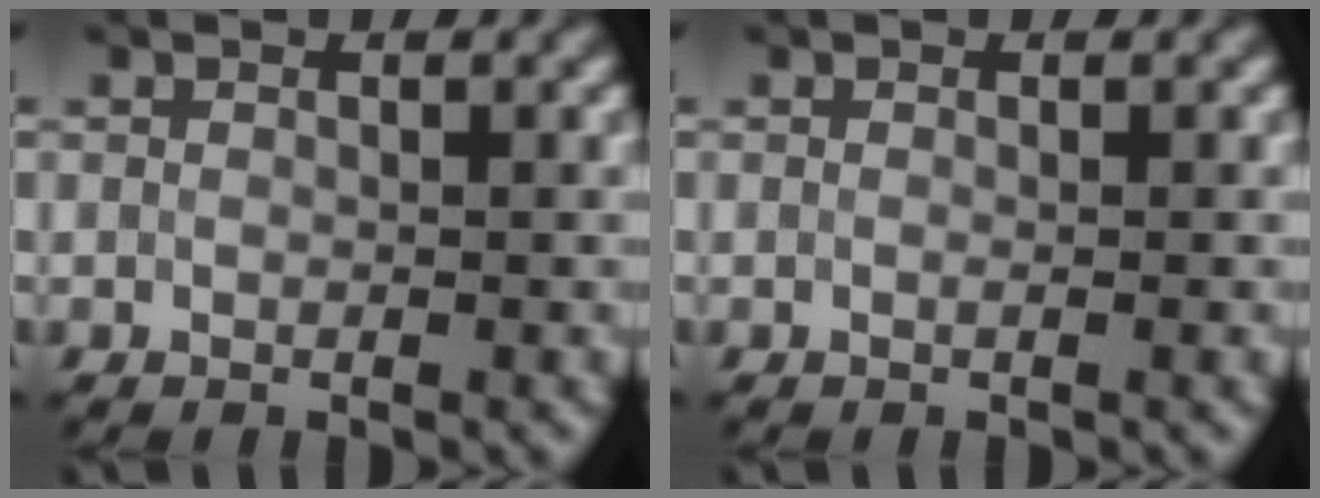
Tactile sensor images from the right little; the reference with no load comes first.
{"total": 0.6, "force": [0.0, 0.2, 0.6], "torque": [-0.004, -0.003, -0.005]}